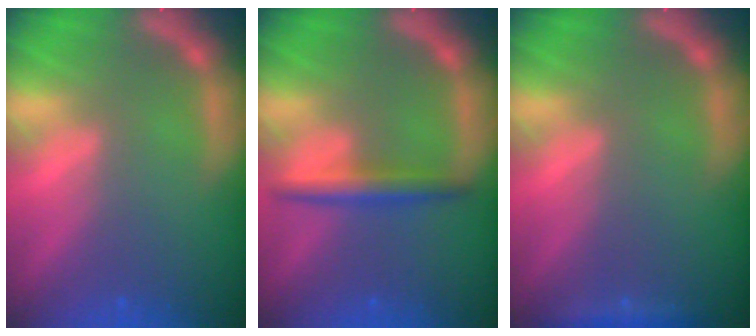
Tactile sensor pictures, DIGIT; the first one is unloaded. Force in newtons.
{"total": 3.0}
{"total": 1.4}